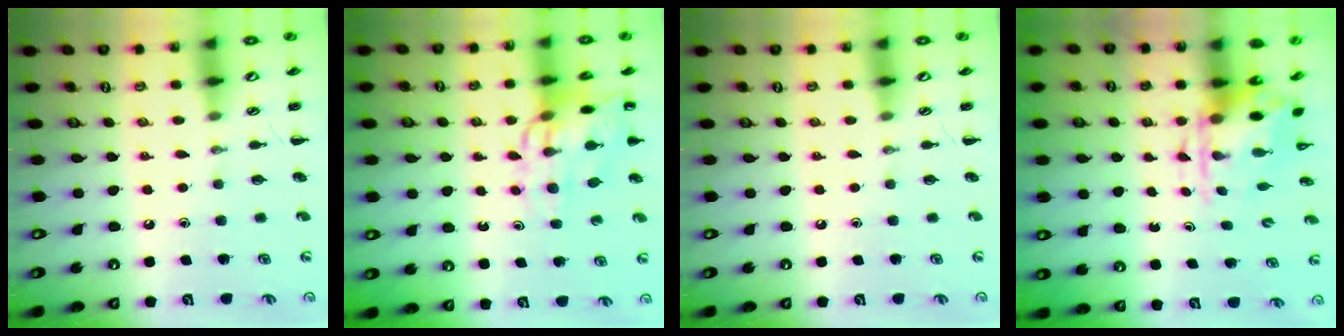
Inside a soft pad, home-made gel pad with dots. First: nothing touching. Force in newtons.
{"total": 11.4, "press": 11.0, "slide": 3.1}
{"total": 0.0}
{"total": 3.7, "press": 3.6, "slide": 0.9}